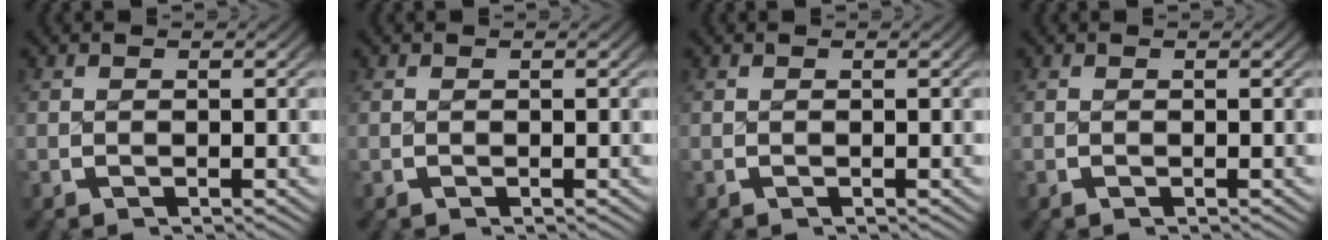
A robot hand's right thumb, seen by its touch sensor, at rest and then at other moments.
{"total": 0.0}
{"total": 0.0}
{"total": 0.0}